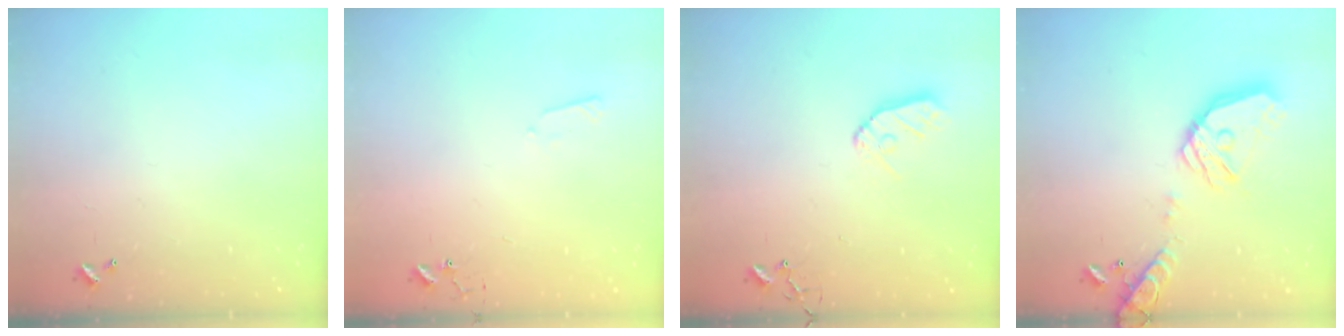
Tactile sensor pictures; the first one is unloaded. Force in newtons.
{"total": 4.1, "press": 4.0, "slide": 0.6}
{"total": 9.0, "press": 8.9, "slide": 0.8}
{"total": 19.0, "press": 18.9, "slide": 2.0}